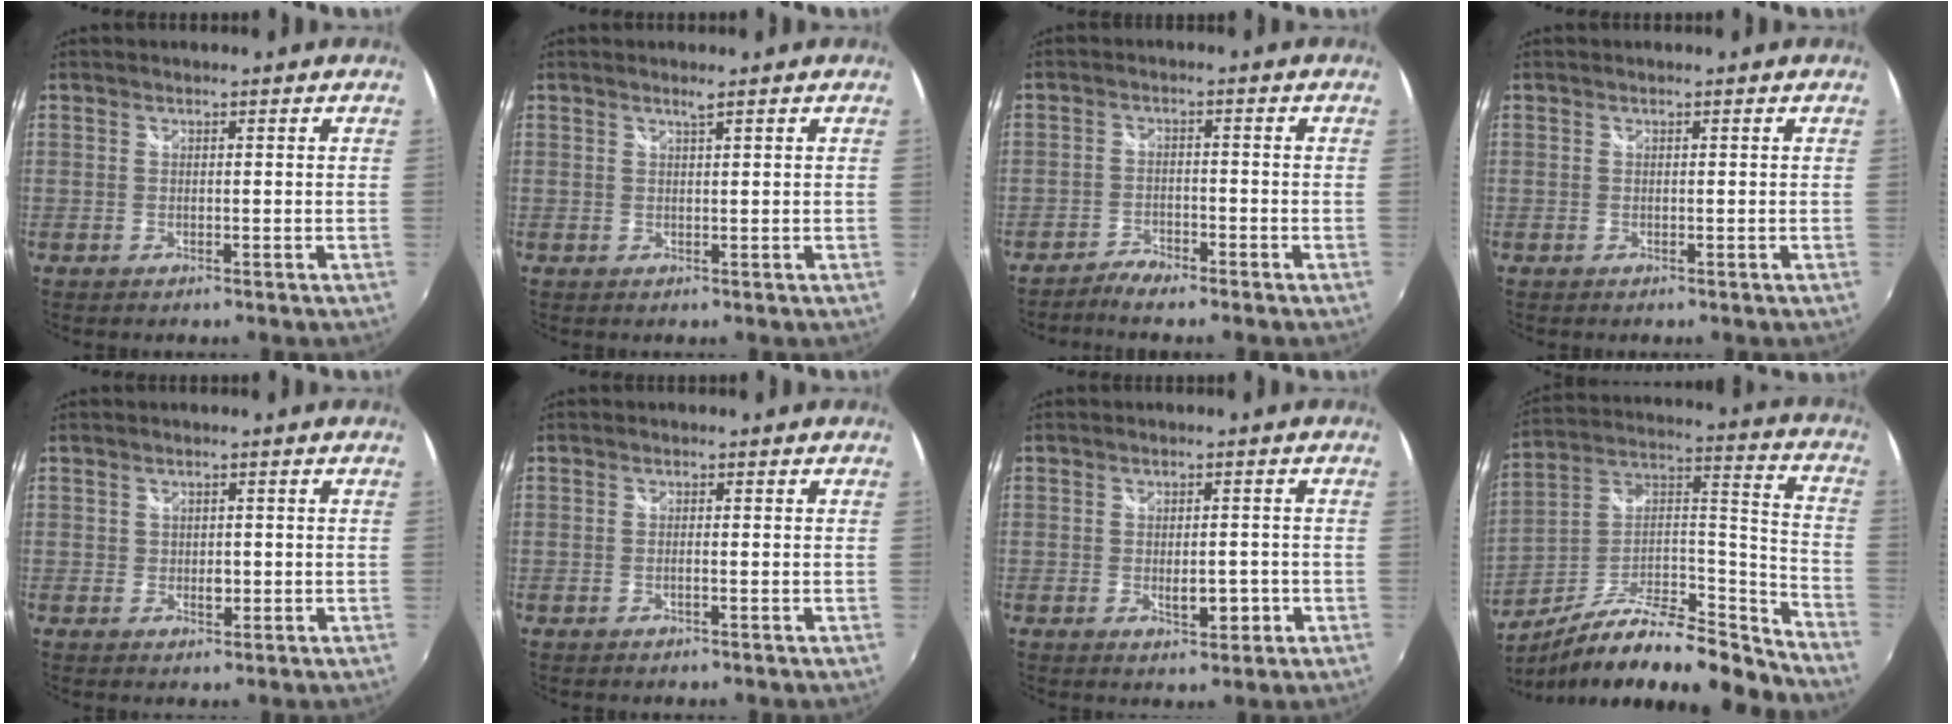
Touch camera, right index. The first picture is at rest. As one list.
[{"total": 0.9, "force": [0.7, -0.3, 0.6], "torque": [-0.008, -0.001, 0.011]}, {"total": 3.3, "force": [-3.1, 0.3, 0.9], "torque": [-0.034, -0.004, -0.062]}, {"total": 0.0}, {"total": 2.0, "force": [0.0, 1.6, 1.2], "torque": [-0.018, -0.001, 0.000]}, {"total": 0.8, "force": [-0.2, 0.1, 0.8], "torque": [-0.015, 0.001, -0.006]}, {"total": 4.5, "force": [-1.2, 2.1, 3.8], "torque": [-0.062, -0.008, -0.013]}, {"total": 20.0, "force": [-16.0, 4.0, 11.3], "torque": [-0.174, 0.014, -0.273]}]